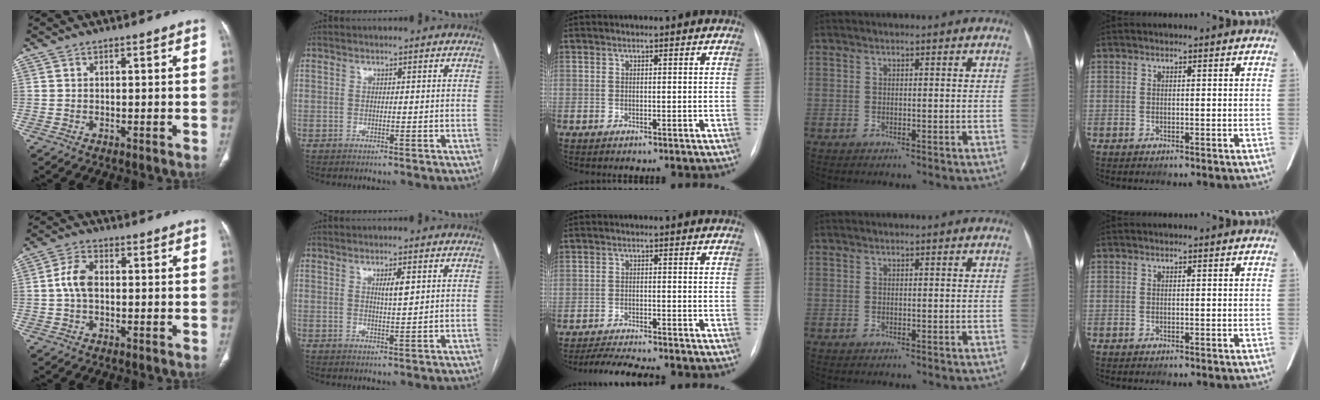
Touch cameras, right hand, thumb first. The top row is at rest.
{"thumb": {"total": 5.1, "force": [0.0, 3.2, 4.0], "torque": [-0.084, 0.014, -0.006]}, "index": {"total": 2.5, "force": [0.9, 0.3, 2.3], "torque": [-0.039, -0.003, 0.015]}, "middle": {"total": 7.5, "force": [-6.8, 0.4, 3.1], "torque": [-0.050, -0.015, -0.107]}}